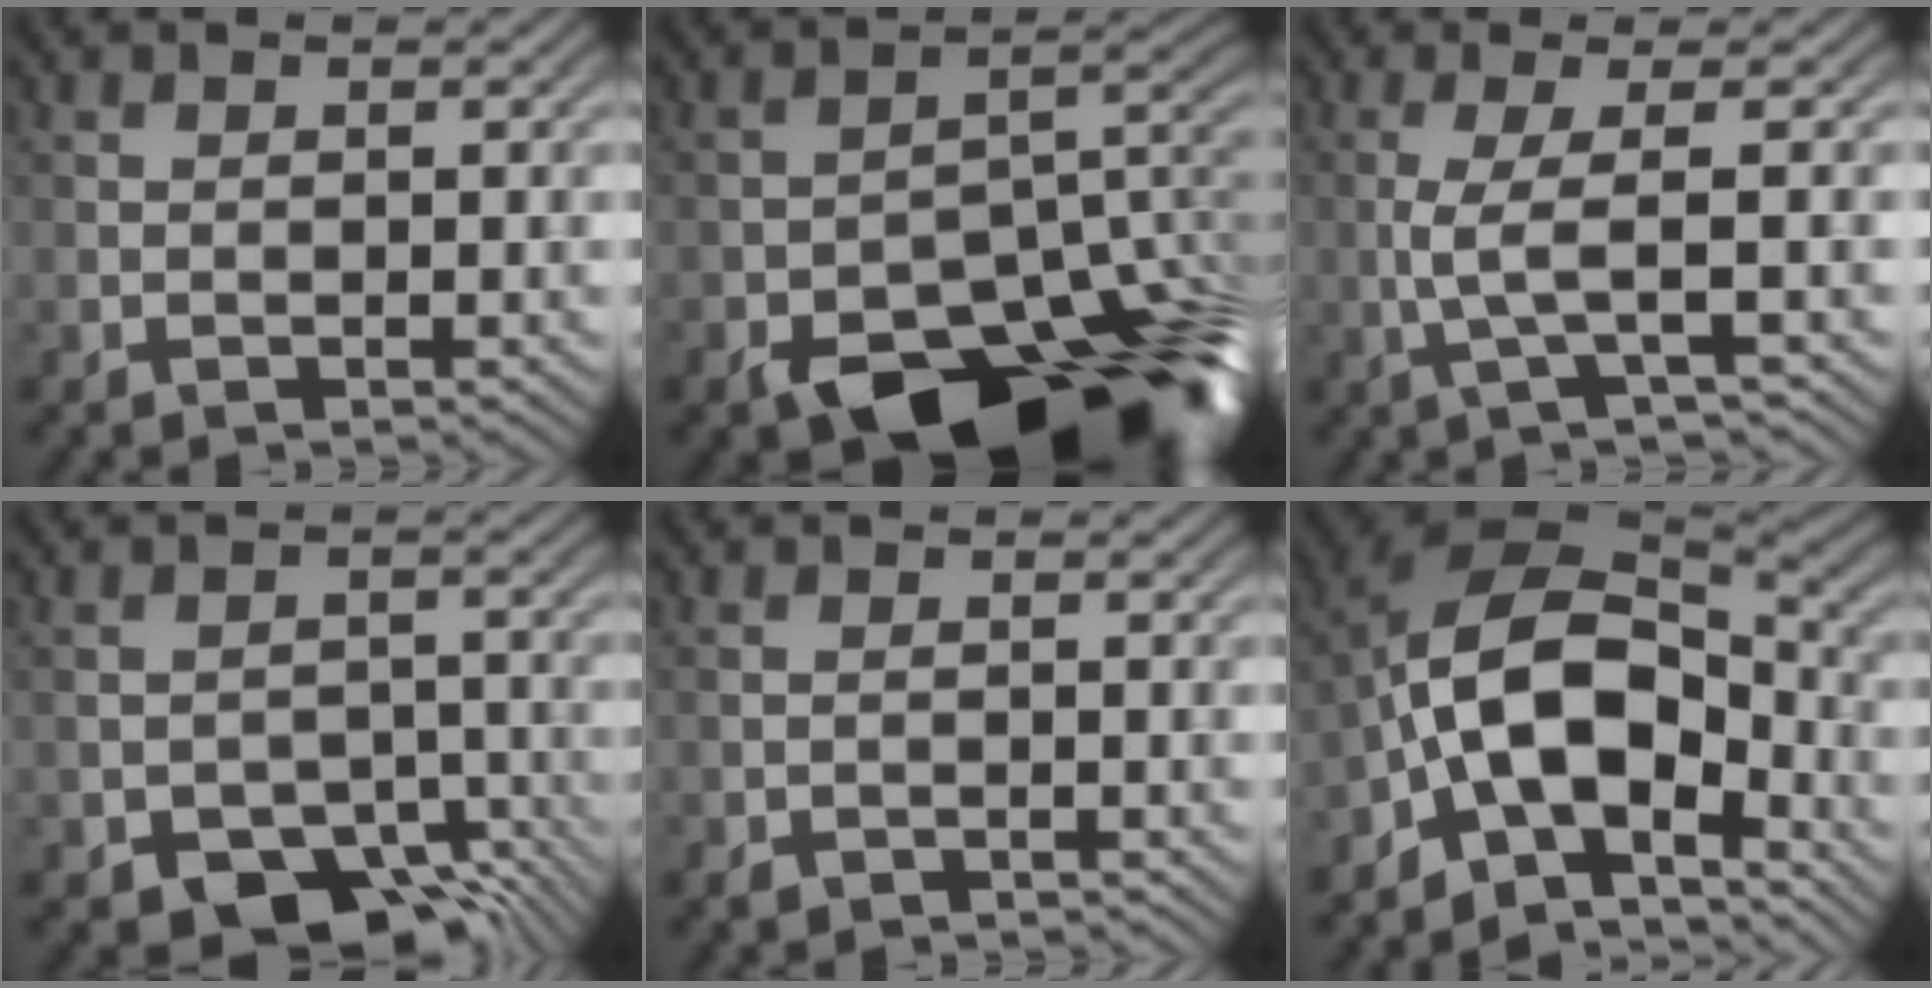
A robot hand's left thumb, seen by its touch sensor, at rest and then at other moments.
{"total": 18.6, "force": [-11.8, 10.1, 10.2], "torque": [-0.130, -0.036, -0.160]}
{"total": 4.3, "force": [-0.3, 0.7, 4.2], "torque": [-0.077, 0.006, -0.014]}
{"total": 9.8, "force": [-6.5, 5.9, 4.3], "torque": [-0.056, -0.018, -0.093]}
{"total": 1.1, "force": [-1.0, 0.4, 0.2], "torque": [-0.005, -0.004, -0.021]}
{"total": 13.3, "force": [-5.6, 7.3, 9.6], "torque": [-0.166, -0.007, -0.116]}